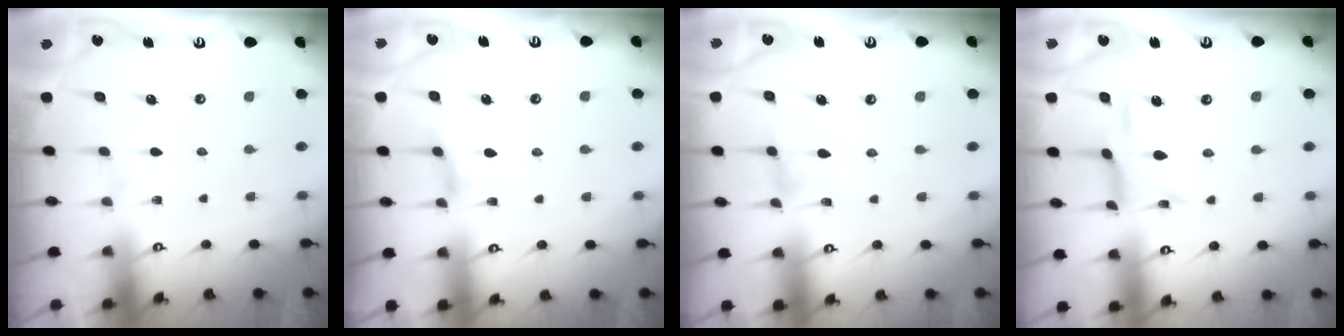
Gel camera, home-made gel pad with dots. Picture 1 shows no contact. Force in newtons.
{"total": 1.4, "press": 1.4, "slide": 0.4}
{"total": 0.7, "press": 0.7, "slide": 0.2}
{"total": 4.7, "press": 4.7, "slide": 0.1}